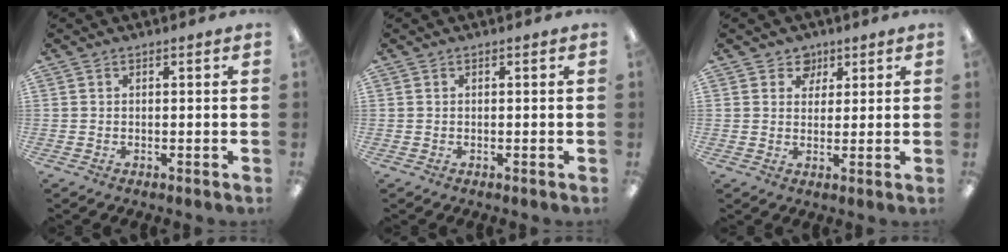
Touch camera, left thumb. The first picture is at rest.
{"total": 0.0}
{"total": 4.3, "force": [2.6, 3.4, 0.5], "torque": [0.000, -0.010, 0.043]}